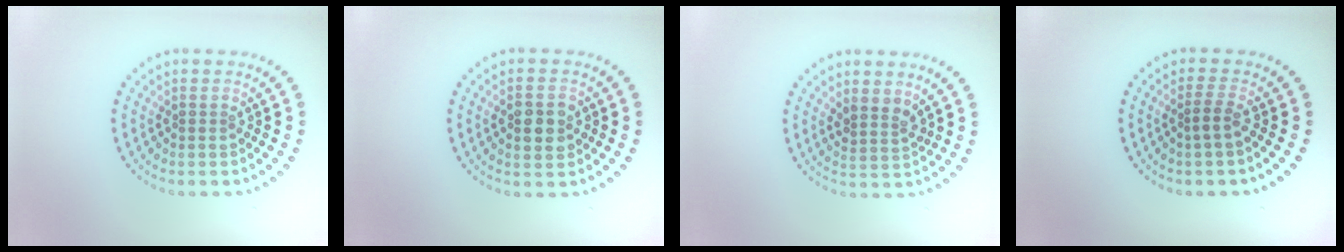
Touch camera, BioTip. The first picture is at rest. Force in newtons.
{"total": 2.9, "press": 2.9, "slide": 0.3}
{"total": 2.0, "press": 1.6, "slide": 1.1}
{"total": 1.4, "press": 1.1, "slide": 0.9}